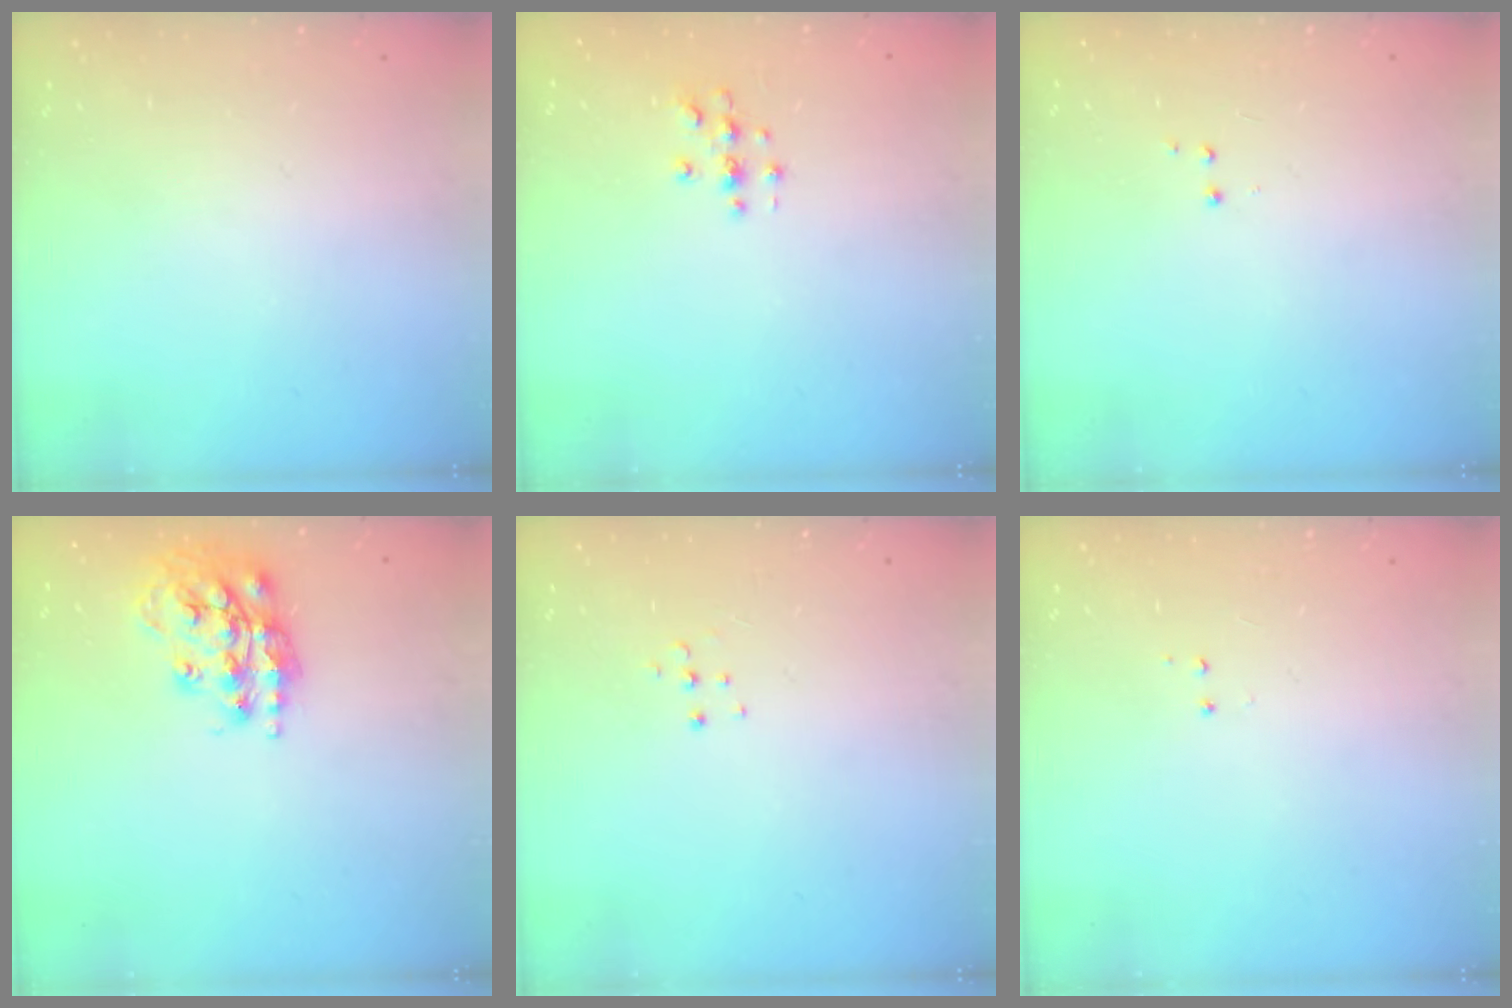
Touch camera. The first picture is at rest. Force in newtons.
{"total": 2.7, "press": 2.7, "slide": 0.3}
{"total": 2.9, "press": 2.8, "slide": 0.7}
{"total": 17.3, "press": 17.2, "slide": 1.7}
{"total": 4.7, "press": 4.7, "slide": 0.4}
{"total": 4.0, "press": 4.0, "slide": 0.4}